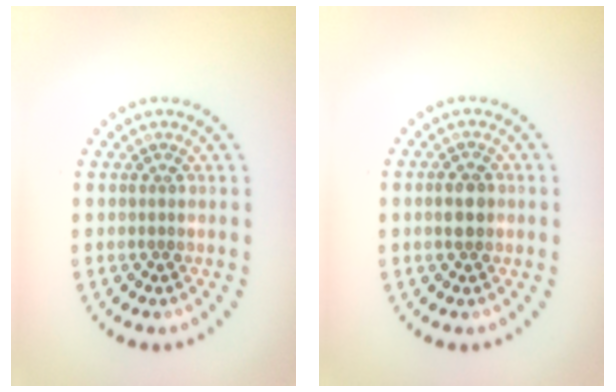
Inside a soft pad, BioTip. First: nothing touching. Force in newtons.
{"total": 2.1, "press": 2.1, "slide": 0.0}